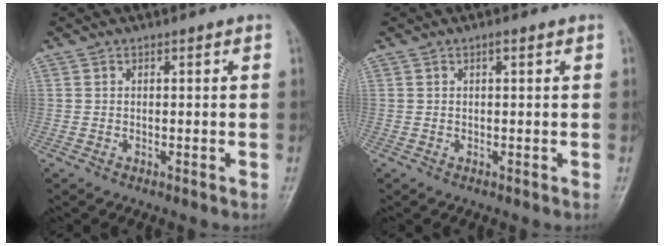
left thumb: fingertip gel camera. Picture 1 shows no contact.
{"total": 0.8, "force": [0.4, 0.1, 0.6], "torque": [-0.009, 0.002, 0.003]}